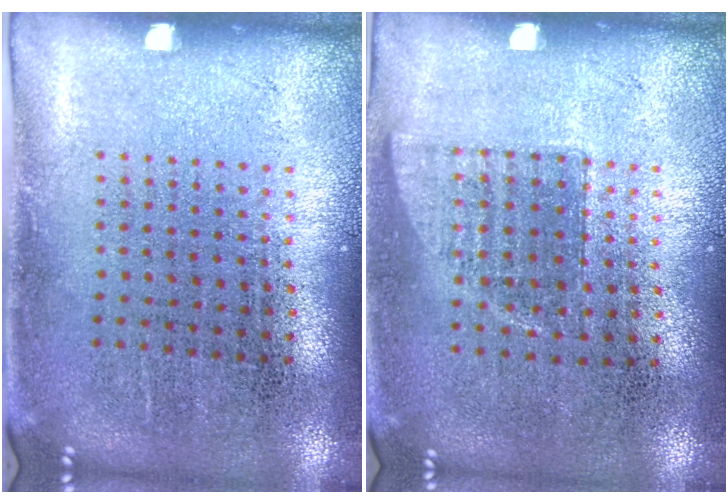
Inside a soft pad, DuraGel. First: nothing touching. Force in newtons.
{"total": 0.7, "press": 0.7, "slide": 0.2}